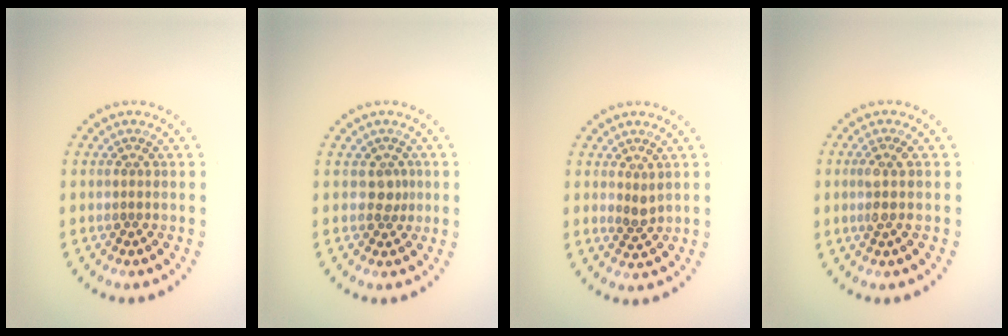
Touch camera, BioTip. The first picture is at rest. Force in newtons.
{"total": 1.4, "press": 1.1, "slide": 0.9}
{"total": 1.2, "press": 1.1, "slide": 0.6}
{"total": 1.8, "press": 1.6, "slide": 0.9}